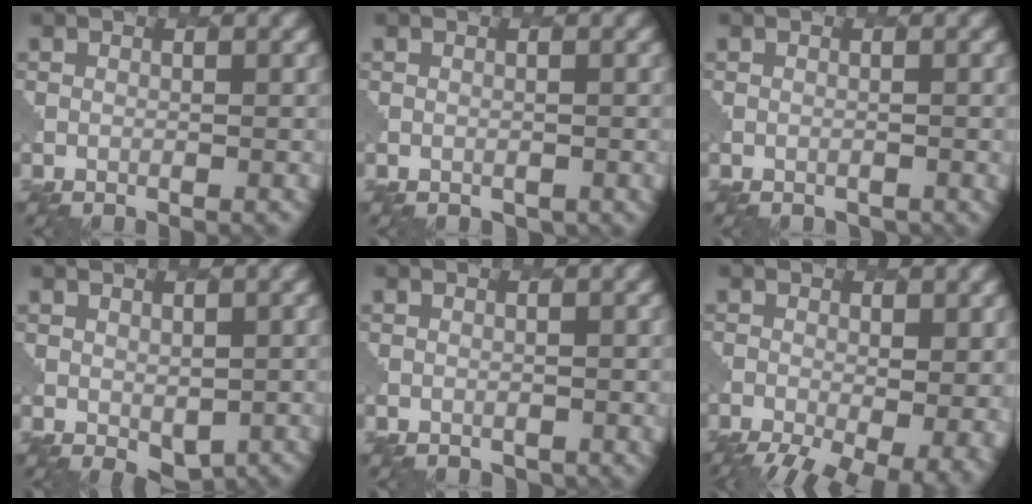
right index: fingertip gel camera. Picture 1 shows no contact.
{"total": 0.9, "force": [-0.3, 0.9, 0.2], "torque": [-0.004, -0.002, 0.002]}
{"total": 0.8, "force": [-0.6, 0.6, 0.0], "torque": [0.001, 0.000, -0.004]}
{"total": 2.8, "force": [0.1, 1.9, 2.0], "torque": [-0.032, -0.013, 0.008]}
{"total": 0.8, "force": [-0.2, 0.8, 0.2], "torque": [-0.004, -0.002, 0.003]}
{"total": 10.3, "force": [-4.4, 4.9, 7.9], "torque": [-0.107, -0.036, -0.044]}